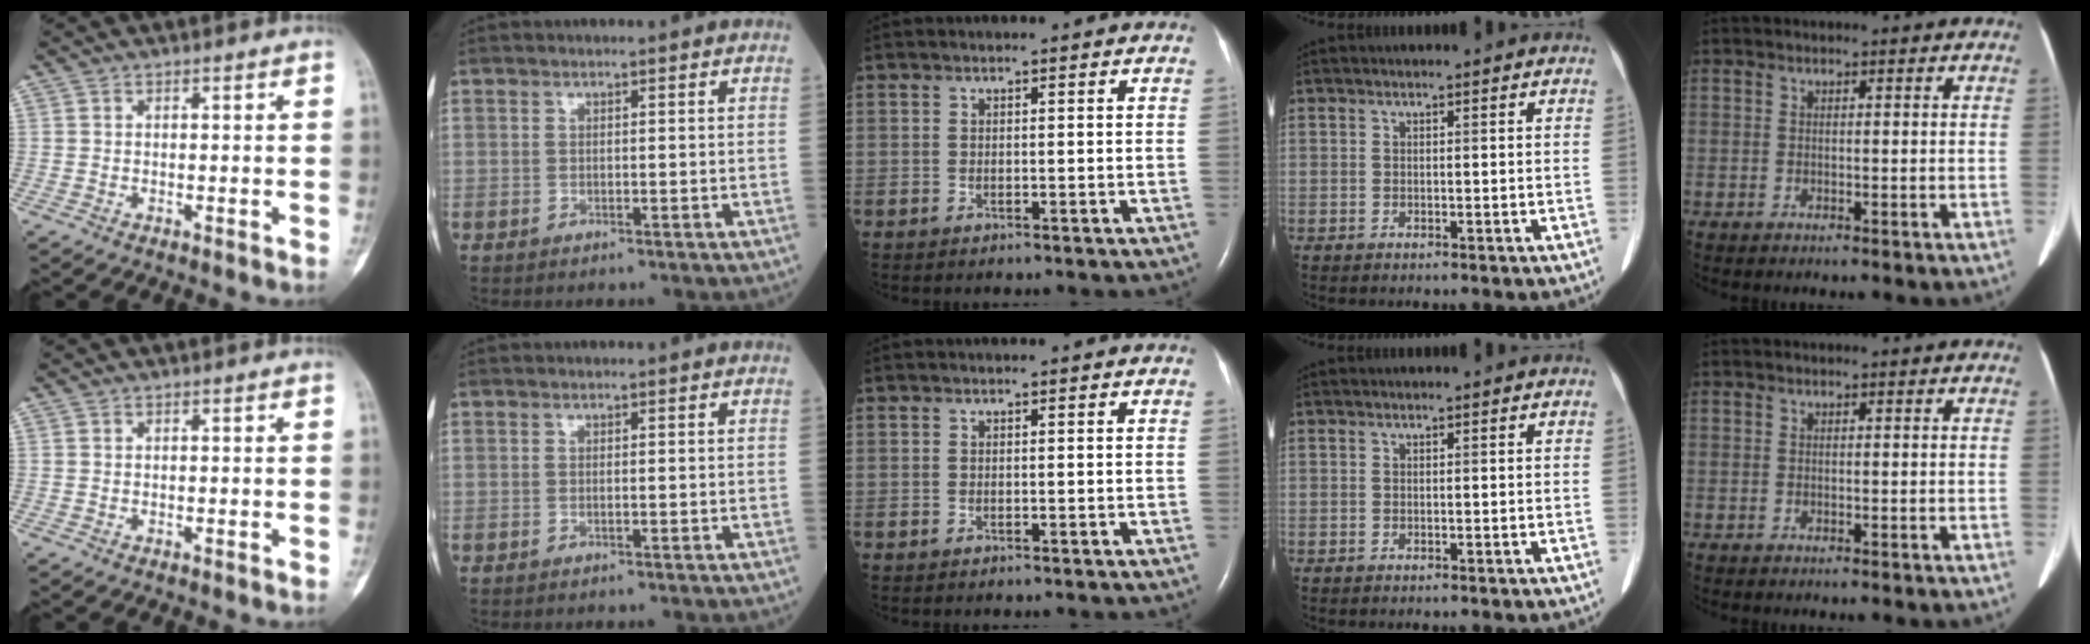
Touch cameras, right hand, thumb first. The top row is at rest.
{}